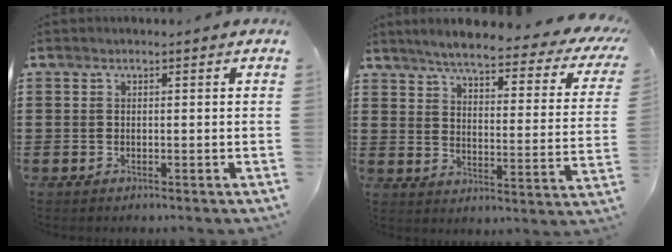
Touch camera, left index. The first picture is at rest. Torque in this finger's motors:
{"motor_torque": [1.83, -0.32, 0.90, 0.08]}